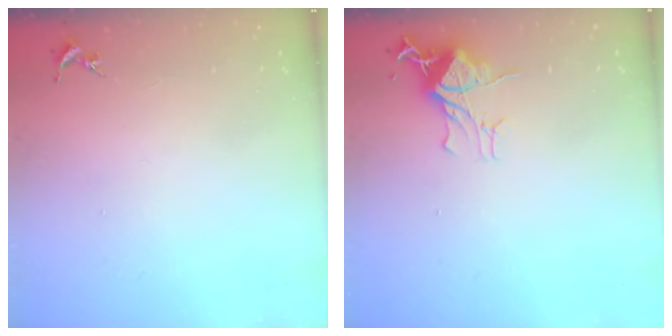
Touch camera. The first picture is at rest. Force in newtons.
{"total": 11.3, "press": 11.3, "slide": 0.9}